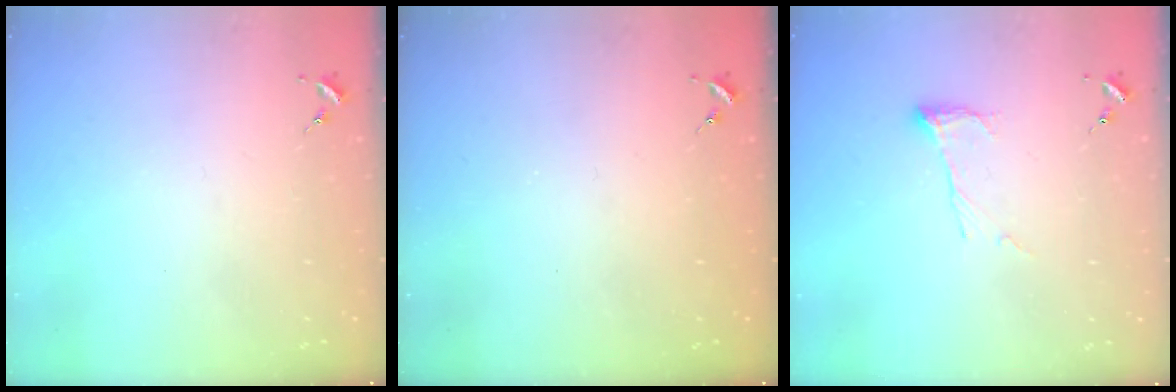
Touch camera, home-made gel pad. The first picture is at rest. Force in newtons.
{"total": 0.7, "press": 0.7, "slide": 0.1}
{"total": 6.8, "press": 6.8, "slide": 0.3}